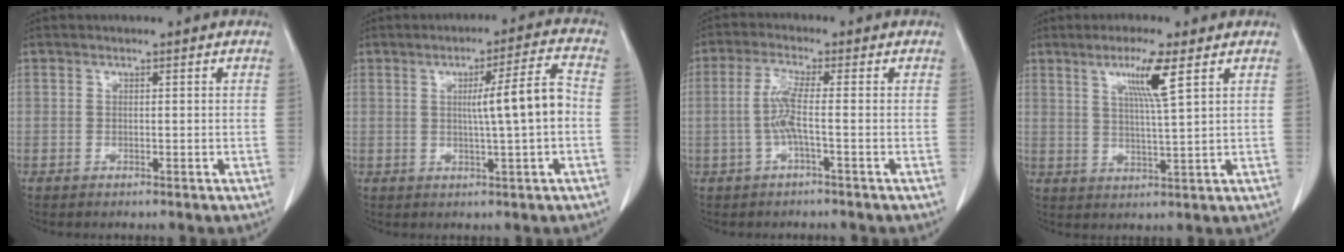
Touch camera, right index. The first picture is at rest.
{"total": 7.9, "force": [0.0, -0.5, 7.9], "torque": [-0.115, 0.006, 0.000]}
{"total": 4.5, "force": [-0.9, 0.0, 4.4], "torque": [-0.097, 0.005, -0.019]}
{"total": 6.8, "force": [3.3, -0.6, 6.0], "torque": [-0.108, -0.006, 0.059]}